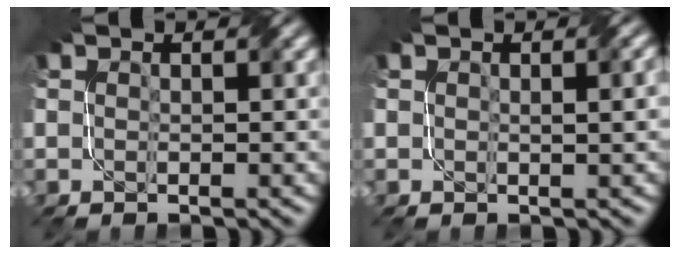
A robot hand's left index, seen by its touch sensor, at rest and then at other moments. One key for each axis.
{"total": 1.4, "fx": 0.3, "fy": 0.3, "fz": 1.3, "tx": -0.018, "ty": 0.003, "tz": 0.007}